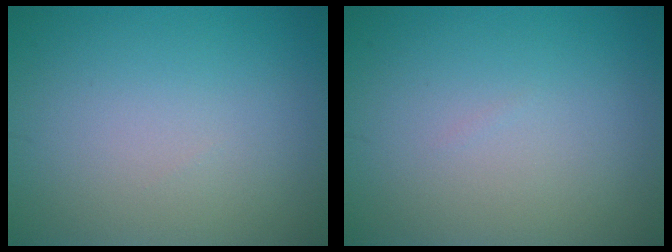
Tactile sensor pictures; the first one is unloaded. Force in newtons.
{"total": 0.0}